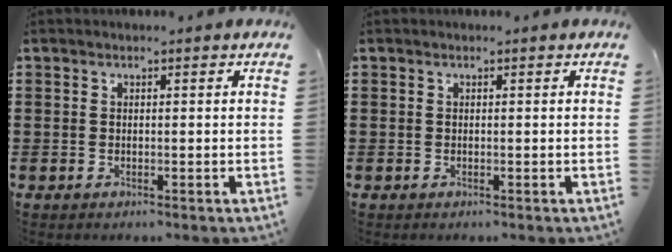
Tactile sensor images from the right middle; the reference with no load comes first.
{"total": 0.0}